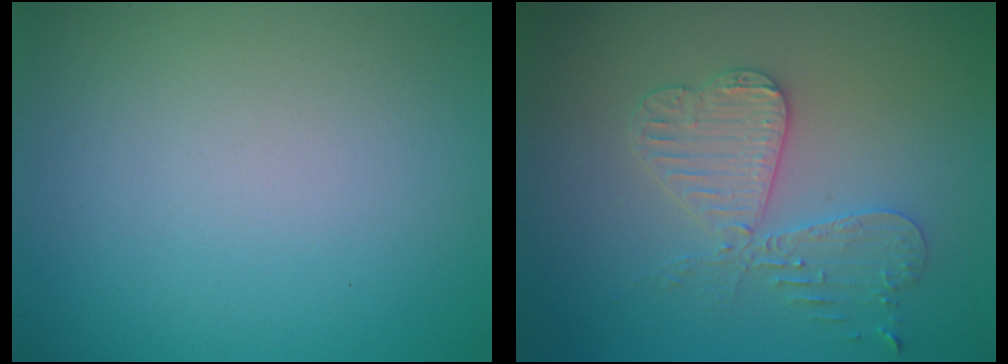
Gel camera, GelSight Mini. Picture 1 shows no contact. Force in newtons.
{"total": 3.7, "press": 3.6, "slide": 1.0}